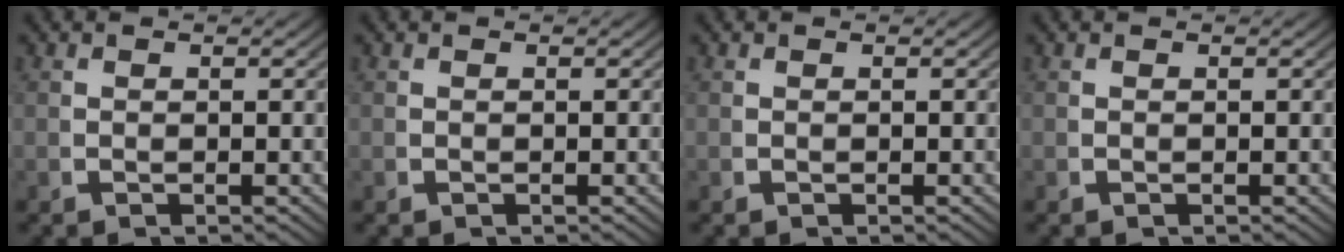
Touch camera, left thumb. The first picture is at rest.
{"total": 0.0}
{"total": 0.0}
{"total": 0.0}